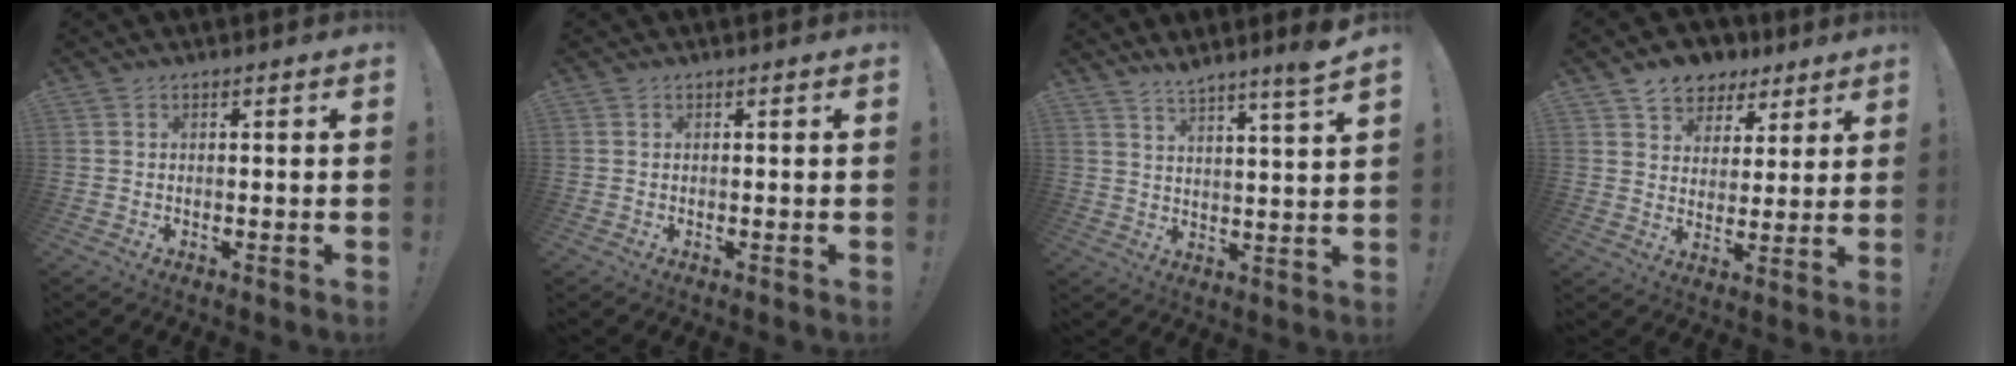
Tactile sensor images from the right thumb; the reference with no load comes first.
{"total": 0.0}
{"total": 6.8, "force": [5.5, -0.8, 4.0], "torque": [-0.064, -0.042, 0.090]}
{"total": 8.4, "force": [5.8, 5.9, 1.2], "torque": [-0.016, -0.044, 0.112]}